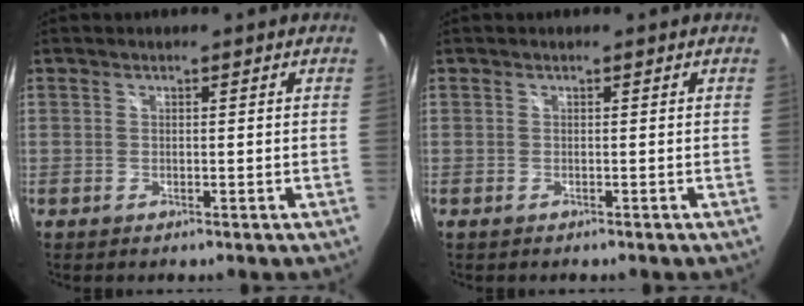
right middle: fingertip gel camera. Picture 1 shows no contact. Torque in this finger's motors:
{"motor_torque": [0.52, 0.06, 0.03, 0.01]}